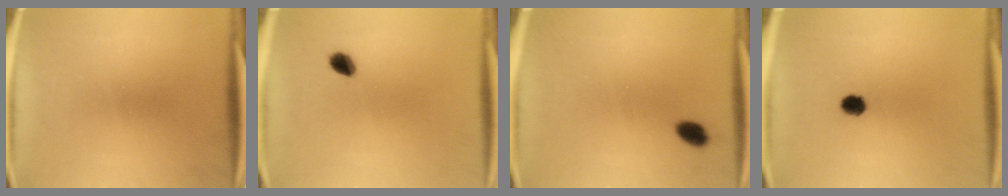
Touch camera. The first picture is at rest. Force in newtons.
{"total": 2.9}
{"total": 2.9}
{"total": 3.1}